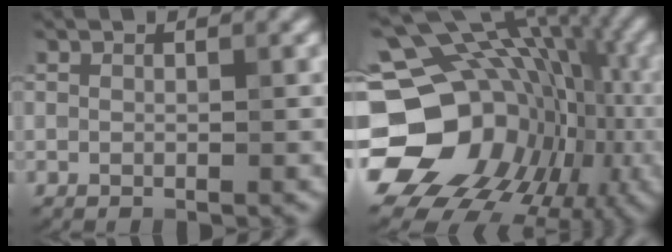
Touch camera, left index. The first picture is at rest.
{"total": 20.5, "force": [-3.9, 16.7, 11.2], "torque": [-0.168, 0.001, -0.073]}